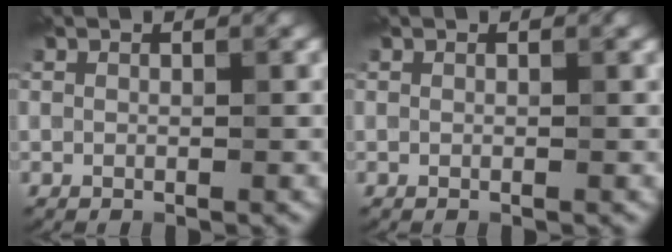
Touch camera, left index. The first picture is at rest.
{"total": 0.0}